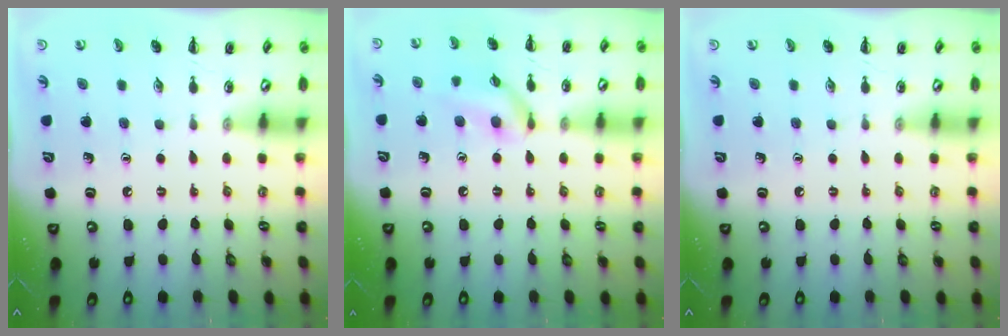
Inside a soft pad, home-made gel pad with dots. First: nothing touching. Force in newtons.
{"total": 11.6, "press": 11.5, "slide": 1.7}
{"total": 0.0}